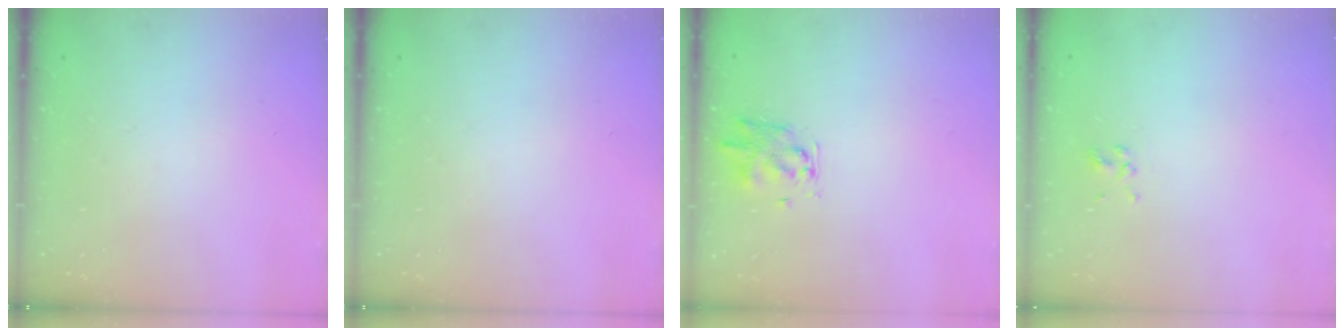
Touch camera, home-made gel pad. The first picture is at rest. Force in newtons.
{"total": 0.0}
{"total": 1.4, "press": 1.1, "slide": 0.8}
{"total": 2.5, "press": 2.3, "slide": 0.9}